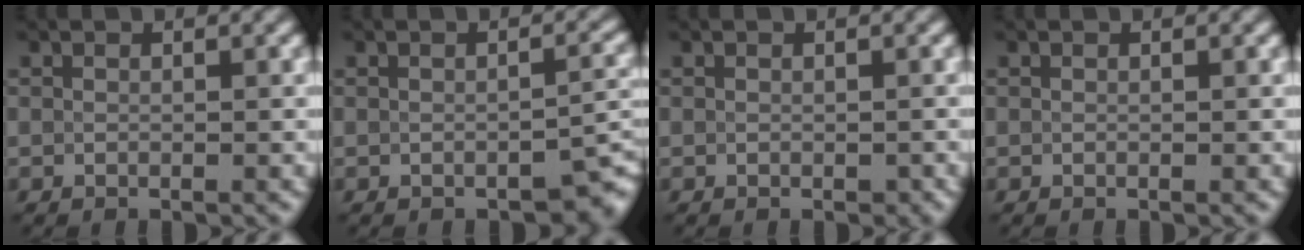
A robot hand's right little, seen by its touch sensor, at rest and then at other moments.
{"total": 2.6, "force": [-1.7, 1.0, 1.6], "torque": [-0.012, 0.004, -0.022]}
{"total": 0.6, "force": [-0.3, 0.4, 0.3], "torque": [-0.002, 0.000, -0.004]}
{"total": 0.0}